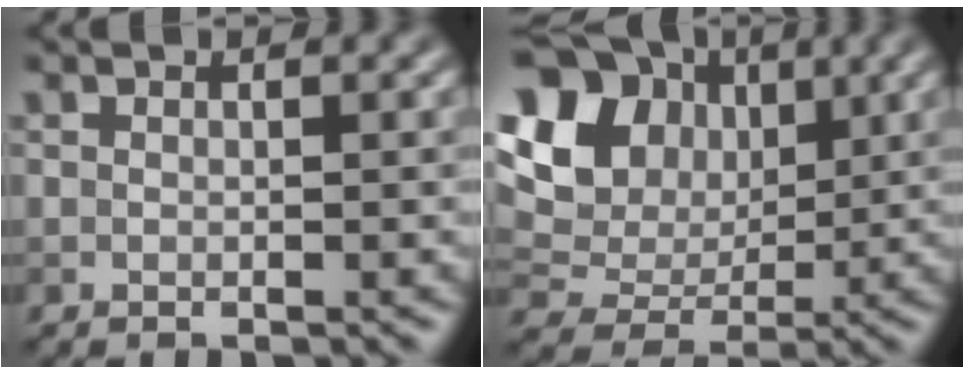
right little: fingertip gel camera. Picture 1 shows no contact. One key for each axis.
{"total": 13.0, "fx": 4.1, "fy": 10.1, "fz": 7.0, "tx": -0.167, "ty": 0.041, "tz": 0.068}